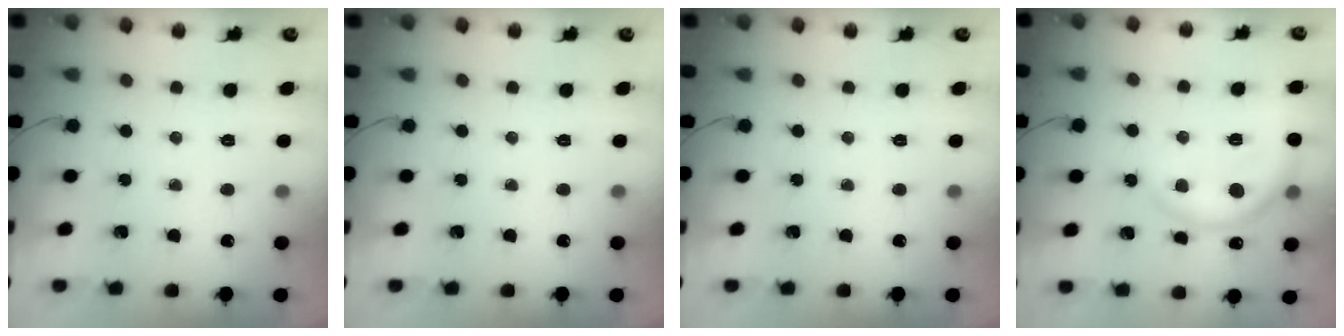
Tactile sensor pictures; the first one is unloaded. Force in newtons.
{"total": 0.0}
{"total": 0.0}
{"total": 8.7, "press": 8.7, "slide": 0.5}